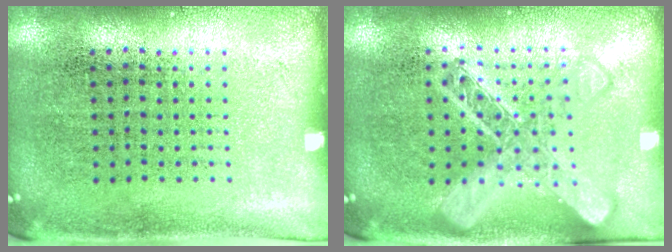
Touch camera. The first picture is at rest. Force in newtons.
{"total": 2.1, "press": 2.1, "slide": 0.3}